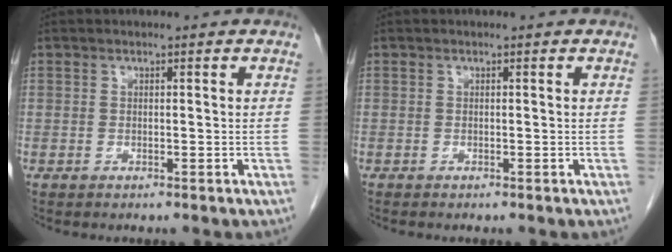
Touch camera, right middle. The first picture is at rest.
{"total": 0.0}